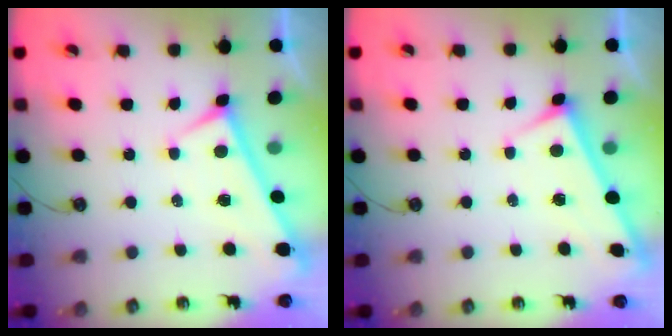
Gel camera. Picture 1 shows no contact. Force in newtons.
{"total": 3.3, "press": 3.3, "slide": 0.2}